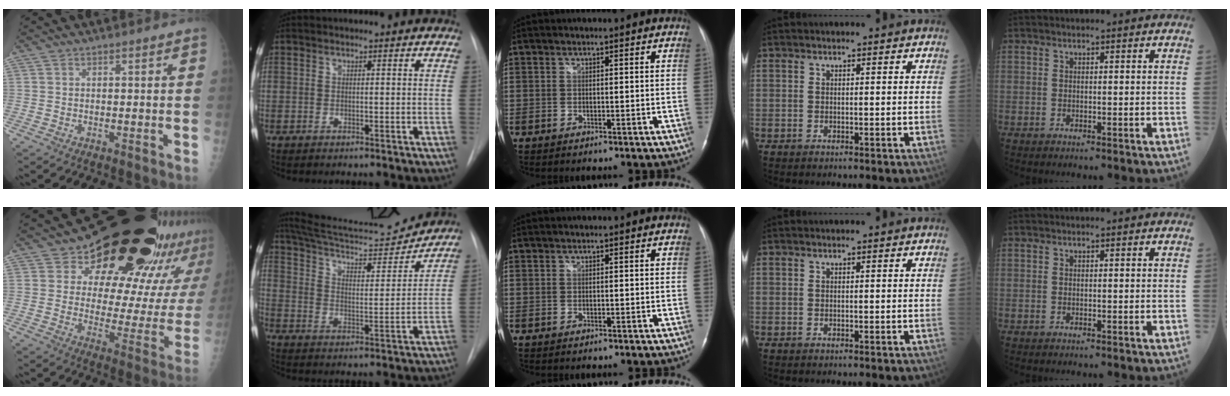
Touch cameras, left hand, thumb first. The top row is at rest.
{"thumb": {"total": 28.9, "force": [20.6, 12.2, 16.1], "torque": [-0.189, -0.108, 0.269]}, "index": {"total": 18.8, "force": [18.1, 1.3, 5.1], "torque": [-0.086, -0.027, 0.269]}}